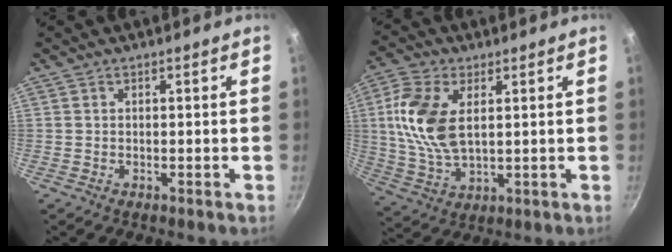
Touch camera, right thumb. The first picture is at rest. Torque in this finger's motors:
{"motor_torque": [-1.27, 1.26, 1.30, 0.38, 0.17]}